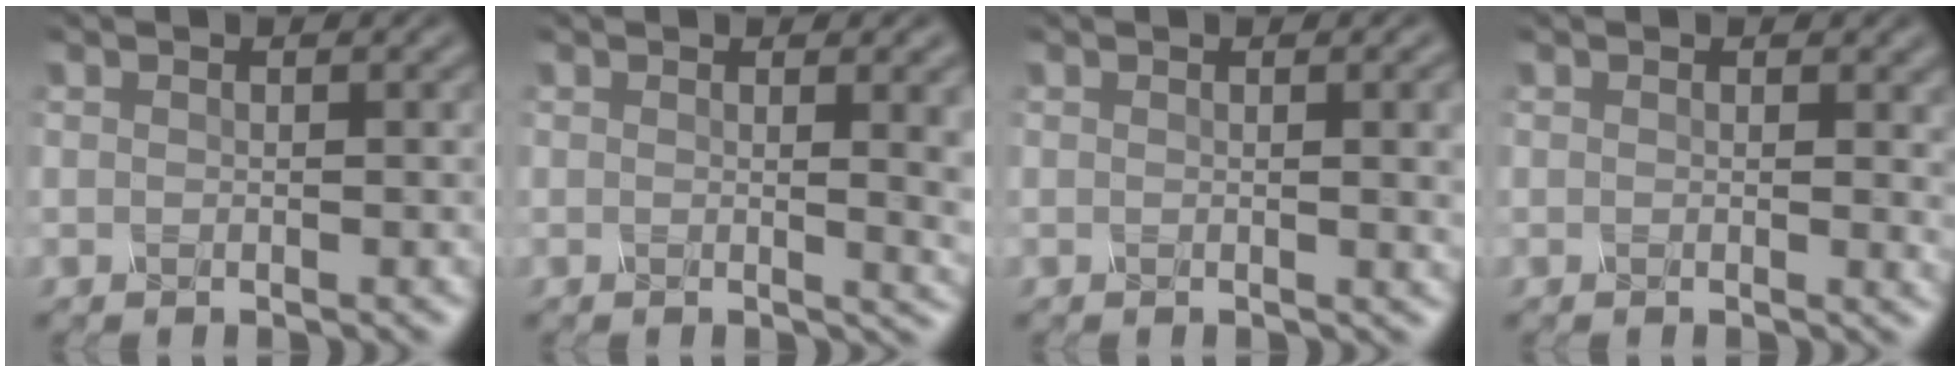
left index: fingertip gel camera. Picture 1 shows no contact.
{"total": 5.1, "force": [0.5, 1.8, 4.7], "torque": [-0.035, -0.001, 0.008]}
{"total": 3.6, "force": [0.4, 1.2, 3.4], "torque": [-0.029, 0.005, 0.003]}
{"total": 1.5, "force": [0.3, 0.4, 1.4], "torque": [-0.013, -0.003, 0.001]}